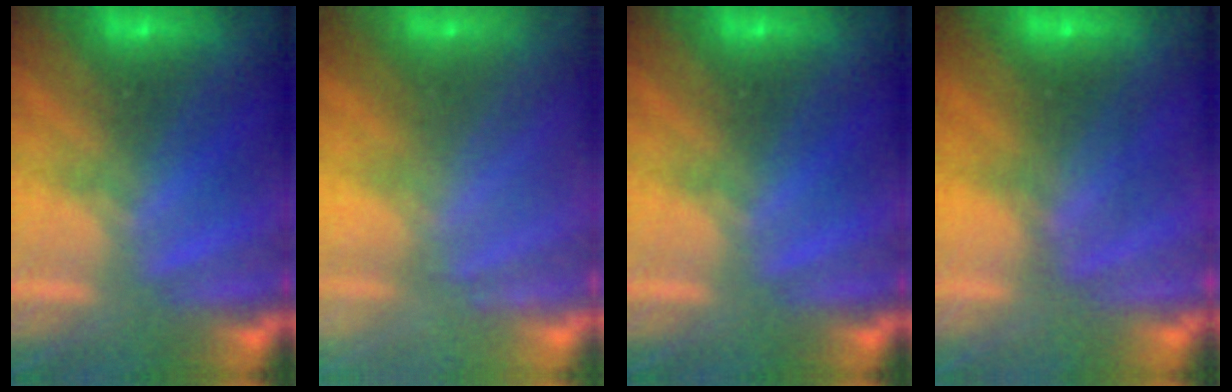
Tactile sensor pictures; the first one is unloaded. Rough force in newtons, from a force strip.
{"total": 2.2}
{"total": 0.0}
{"total": 2.7}